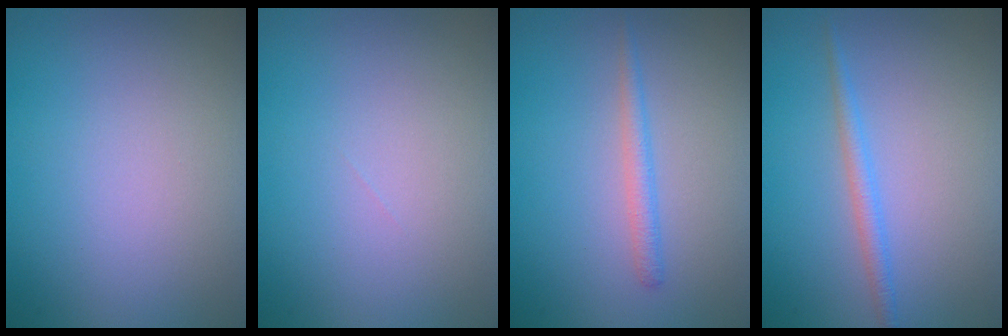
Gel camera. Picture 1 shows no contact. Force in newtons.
{"total": 0.0}
{"total": 1.5, "press": 1.5, "slide": 0.1}
{"total": 1.6, "press": 1.6, "slide": 0.0}